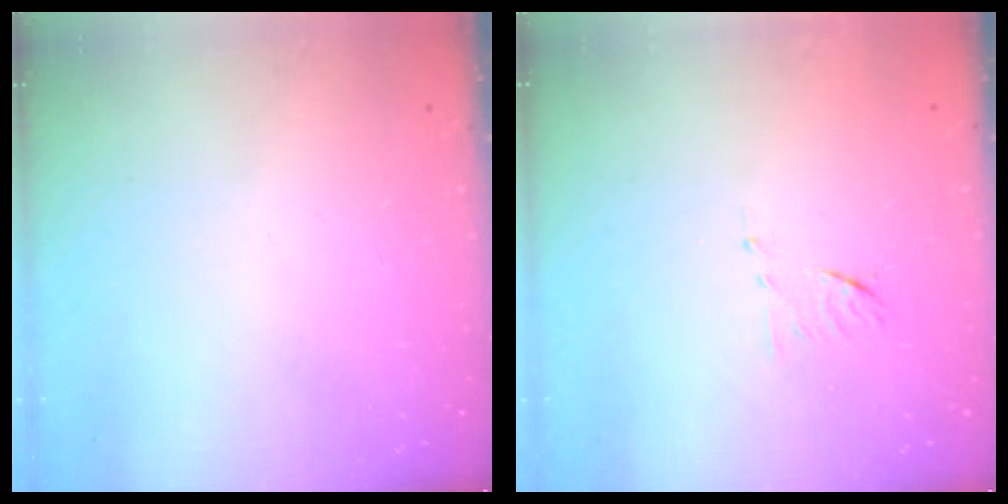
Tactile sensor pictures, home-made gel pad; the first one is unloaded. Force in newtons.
{"total": 5.9, "press": 5.9, "slide": 0.5}